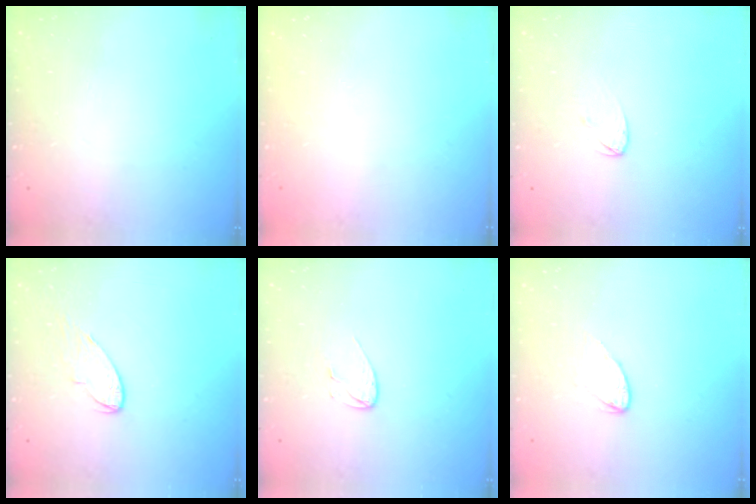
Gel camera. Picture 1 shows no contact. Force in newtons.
{"total": 0.0}
{"total": 3.9, "press": 3.9, "slide": 0.4}
{"total": 4.9, "press": 4.9, "slide": 0.6}
{"total": 4.5, "press": 4.5, "slide": 0.3}
{"total": 3.6, "press": 3.6, "slide": 0.4}